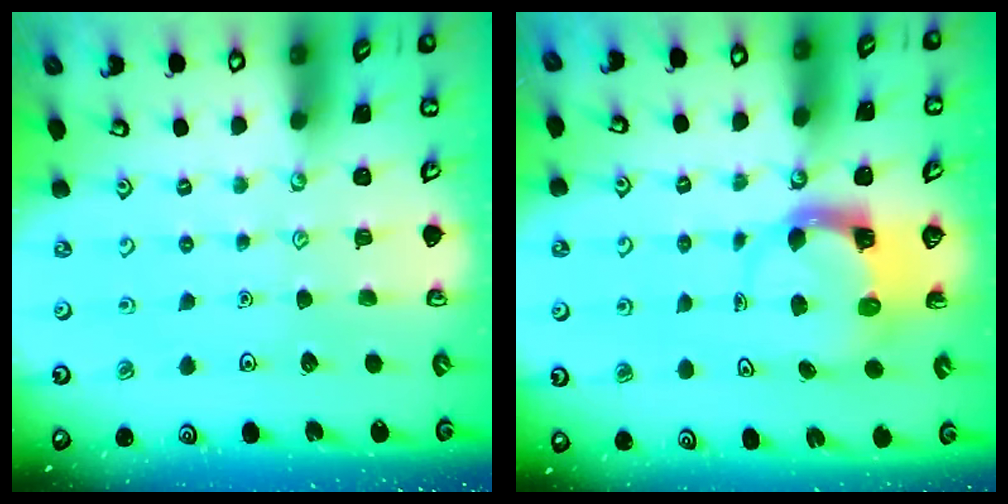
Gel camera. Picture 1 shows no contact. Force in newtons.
{"total": 3.8, "press": 3.7, "slide": 0.5}